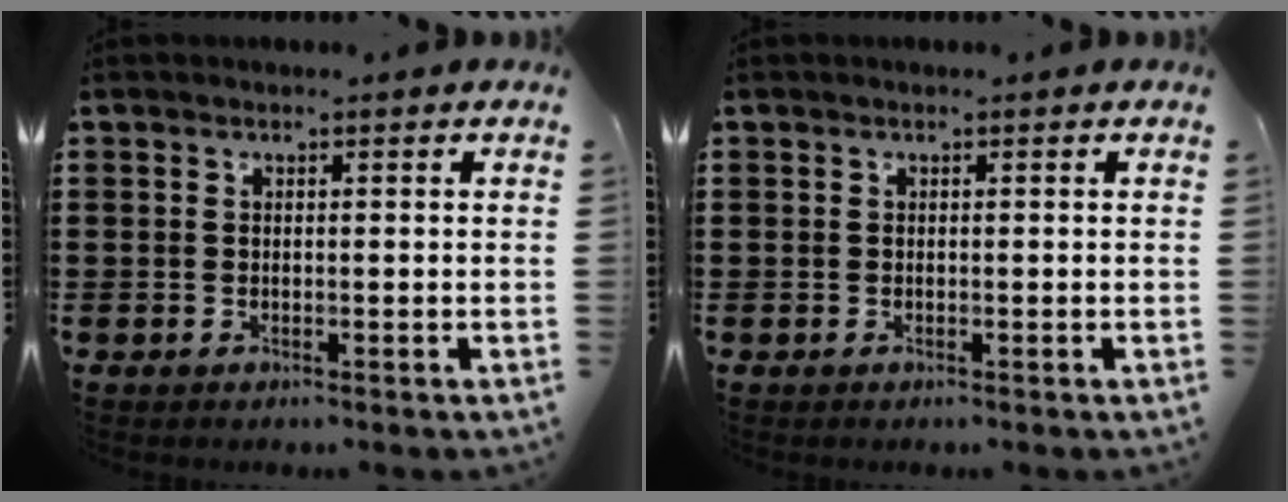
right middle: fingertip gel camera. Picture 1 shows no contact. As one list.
[{"total": 0.0}]